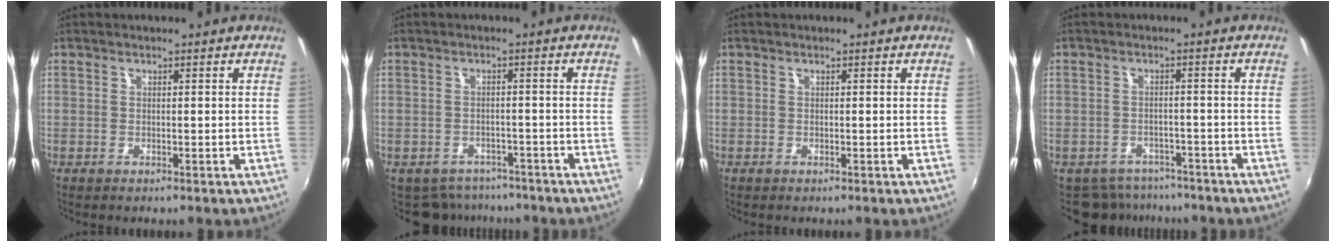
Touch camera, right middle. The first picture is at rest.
{"total": 6.7, "force": [-5.6, 3.6, 0.9], "torque": [-0.031, -0.002, -0.077]}
{"total": 0.0}
{"total": 6.9, "force": [-5.8, 3.6, 0.9], "torque": [-0.027, 0.003, -0.082]}